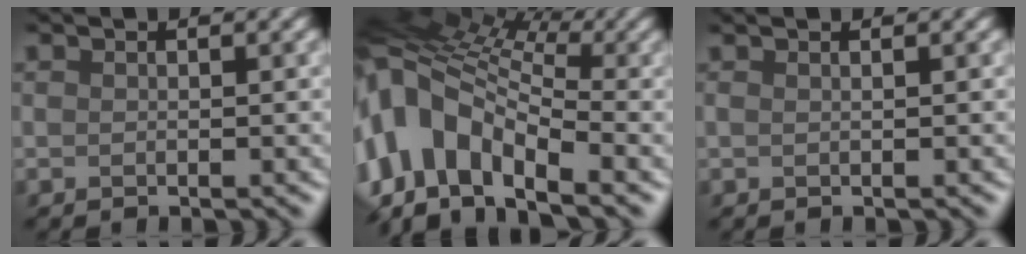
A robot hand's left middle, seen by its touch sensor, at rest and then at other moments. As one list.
[{"total": 11.0, "force": [-3.7, 6.6, 8.0], "torque": [-0.192, 0.018, -0.055]}, {"total": 1.5, "force": [0.8, 0.8, 1.1], "torque": [-0.002, 0.016, -0.007]}]